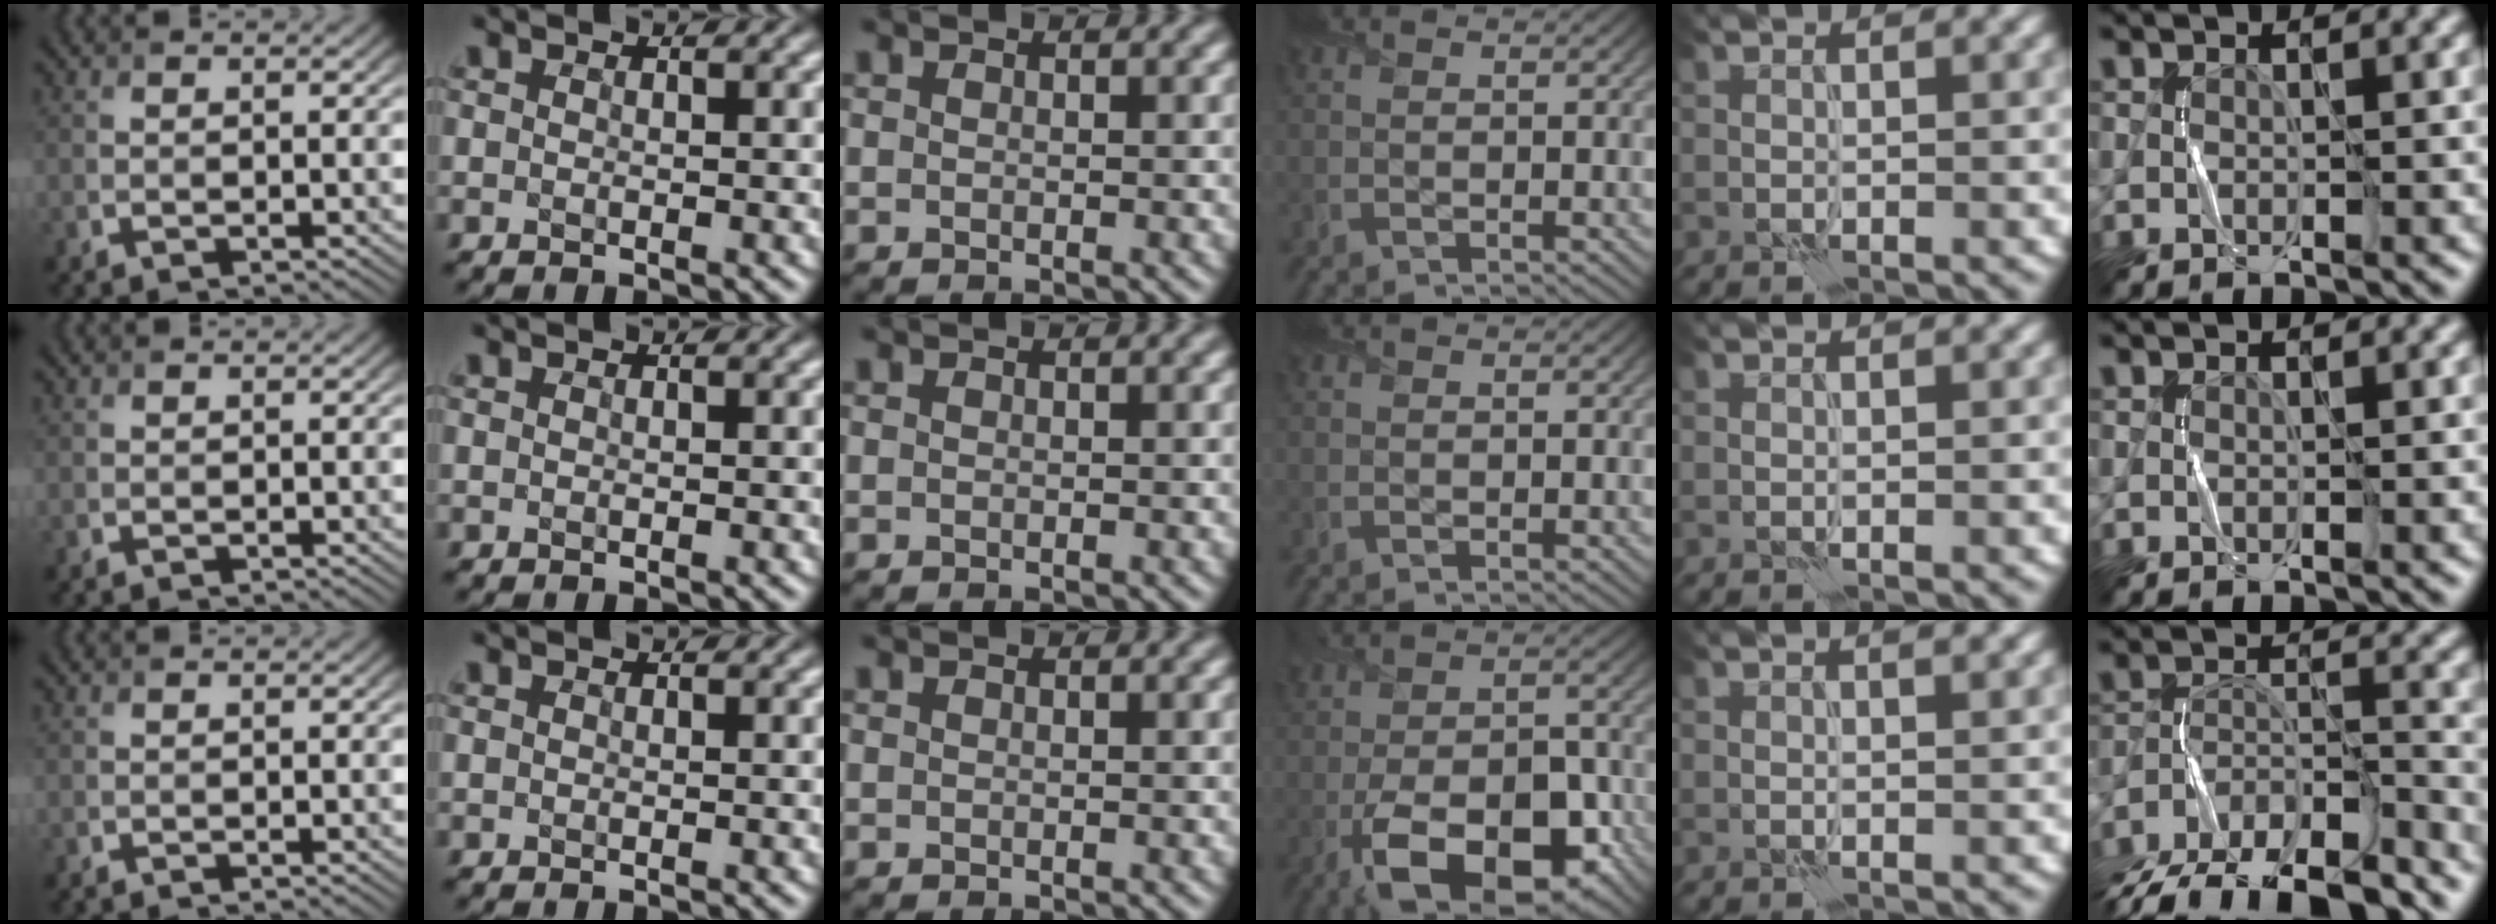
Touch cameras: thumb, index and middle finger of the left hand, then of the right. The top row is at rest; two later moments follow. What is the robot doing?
{"motion": "fold", "object": "scarf"}